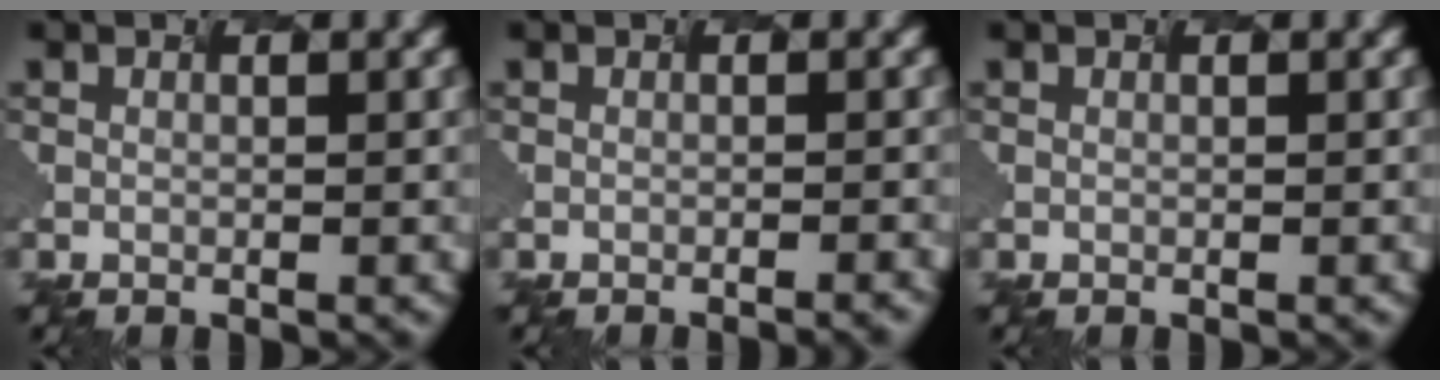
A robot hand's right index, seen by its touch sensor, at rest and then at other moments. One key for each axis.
{"total": 1.4, "fx": -0.7, "fy": 0.5, "fz": 1.2, "tx": 0.003, "ty": 0.007, "tz": -0.007}
{"total": 0.0}